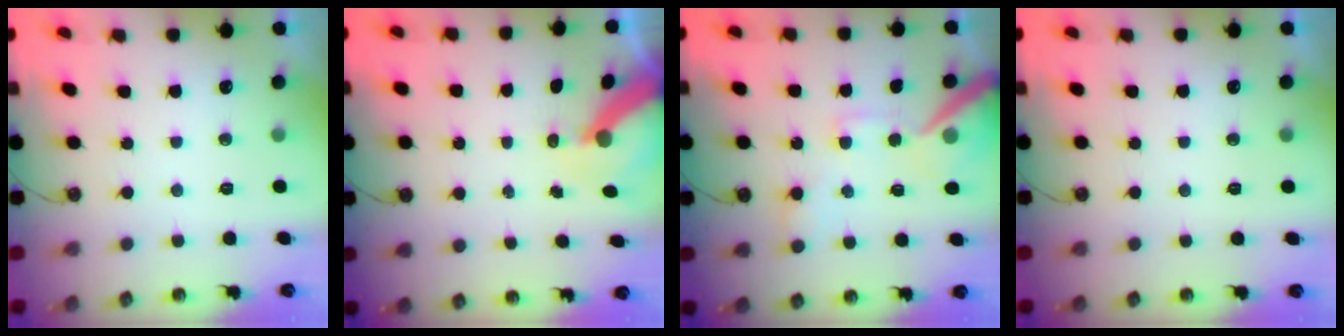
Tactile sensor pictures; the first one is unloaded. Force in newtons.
{"total": 8.4, "press": 8.3, "slide": 1.0}
{"total": 13.7, "press": 13.6, "slide": 1.7}
{"total": 0.0}